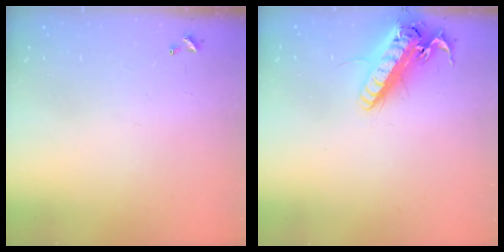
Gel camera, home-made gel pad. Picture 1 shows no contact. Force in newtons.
{"total": 19.1, "press": 18.8, "slide": 3.3}